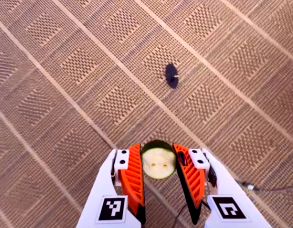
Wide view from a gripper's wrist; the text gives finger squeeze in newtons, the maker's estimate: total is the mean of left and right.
{"total": 8.9, "left": 8.7, "right": 9.1}